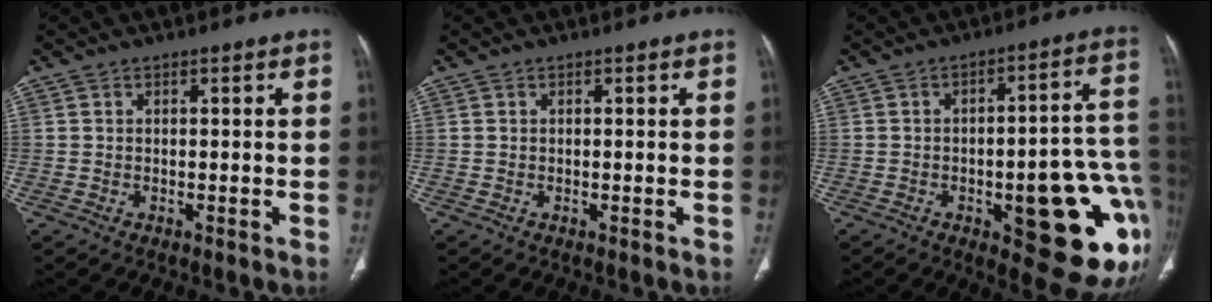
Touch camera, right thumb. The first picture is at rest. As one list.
[{"total": 0.0}, {"total": 22.3, "force": [-6.3, 7.6, 20.0], "torque": [-0.194, 0.025, -0.064]}]